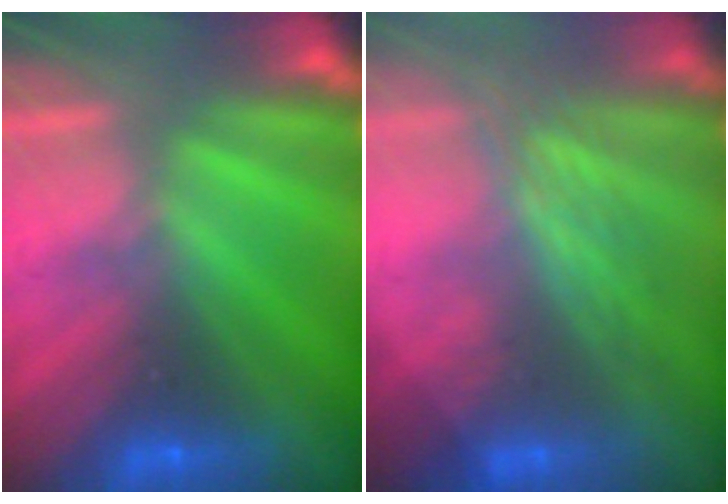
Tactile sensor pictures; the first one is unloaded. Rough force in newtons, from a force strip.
{"total": 2.8}